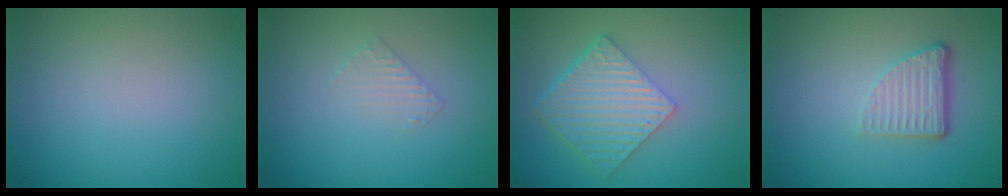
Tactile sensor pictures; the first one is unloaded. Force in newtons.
{"total": 1.3, "press": 1.3, "slide": 0.3}
{"total": 6.5, "press": 4.4, "slide": 4.7}
{"total": 3.8, "press": 2.6, "slide": 2.8}